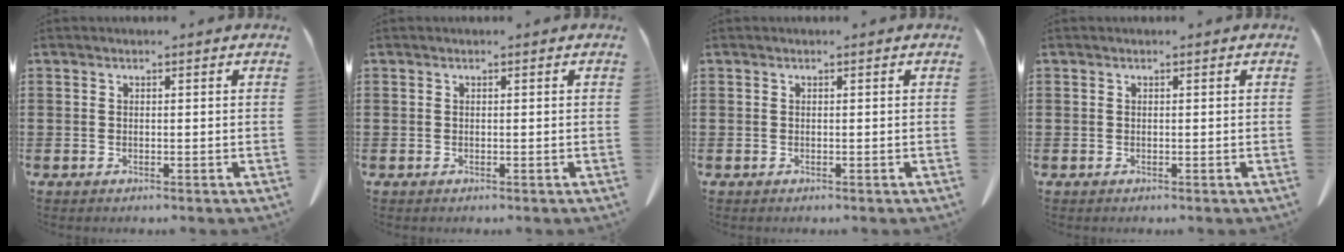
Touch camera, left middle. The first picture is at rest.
{"total": 0.0}
{"total": 0.0}
{"total": 0.0}